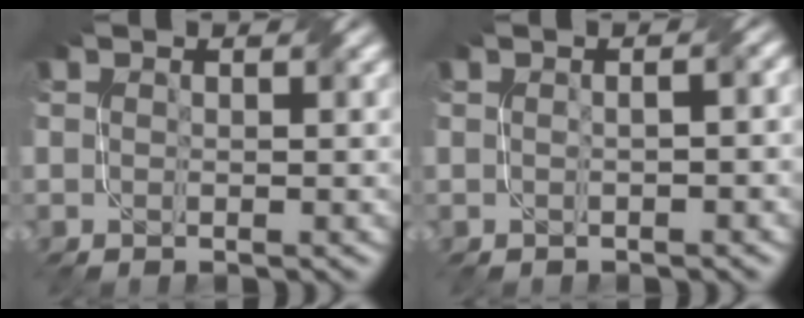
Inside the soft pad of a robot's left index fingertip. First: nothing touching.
{"total": 2.6, "force": [0.4, 1.2, 2.3], "torque": [-0.020, 0.012, -0.007]}